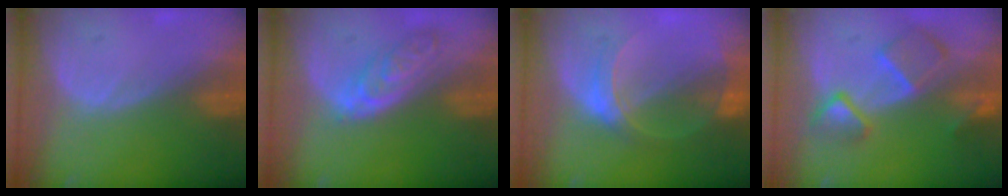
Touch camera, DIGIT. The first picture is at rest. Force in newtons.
{"total": 5.2, "press": 5.2, "slide": 0.4}
{"total": 6.8, "press": 5.9, "slide": 3.2}
{"total": 7.7, "press": 6.7, "slide": 3.9}